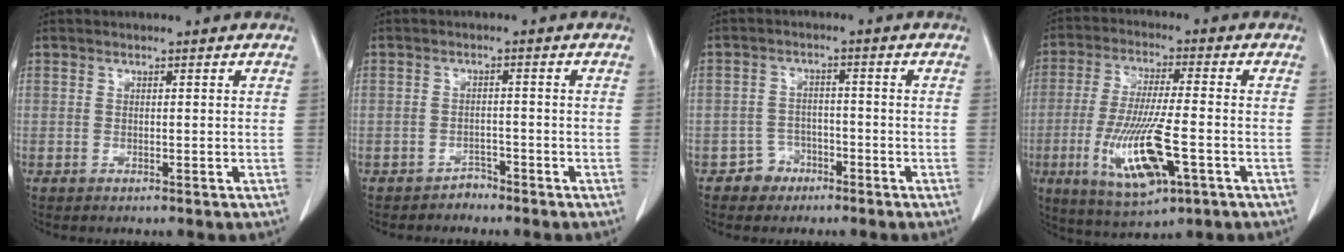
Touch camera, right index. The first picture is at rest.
{"total": 1.5, "force": [-1.4, 0.6, -0.1], "torque": [0.004, 0.001, -0.023]}
{"total": 3.7, "force": [-2.2, 2.9, -0.1], "torque": [0.005, 0.014, -0.037]}
{"total": 13.2, "force": [-4.4, 2.4, 12.2], "torque": [-0.247, -0.024, -0.067]}